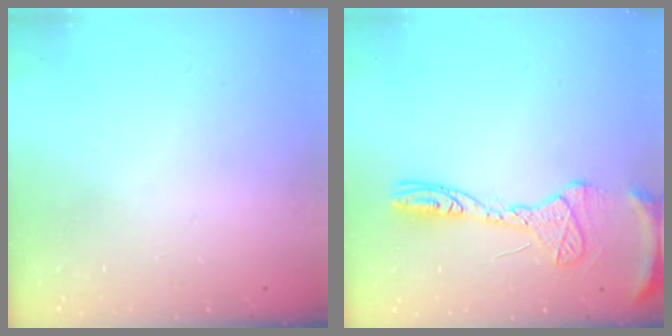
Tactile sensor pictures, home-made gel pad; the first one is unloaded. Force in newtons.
{"total": 14.7, "press": 14.6, "slide": 1.4}